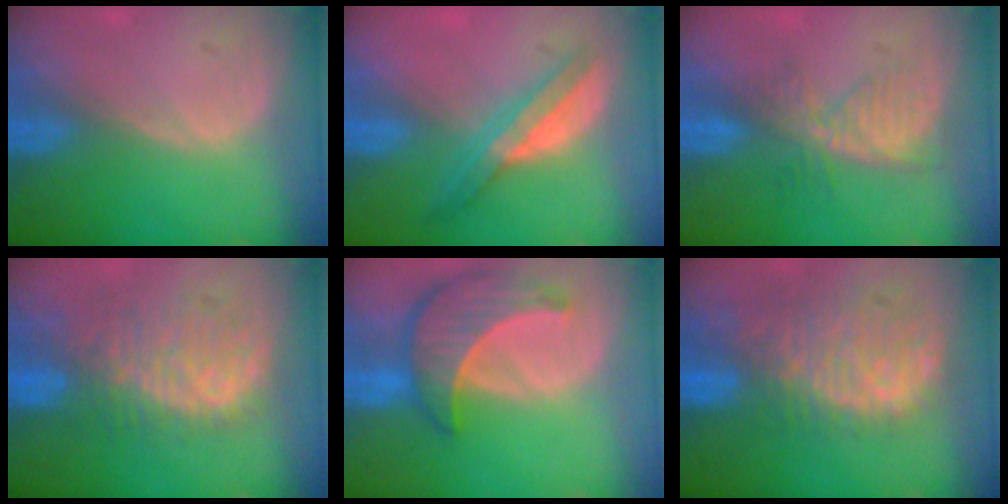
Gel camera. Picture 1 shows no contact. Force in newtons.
{"total": 5.6, "press": 5.3, "slide": 2.0}
{"total": 5.4, "press": 5.3, "slide": 0.6}
{"total": 10.3, "press": 9.4, "slide": 4.3}
{"total": 8.7, "press": 7.9, "slide": 3.7}
{"total": 11.8, "press": 9.8, "slide": 6.5}